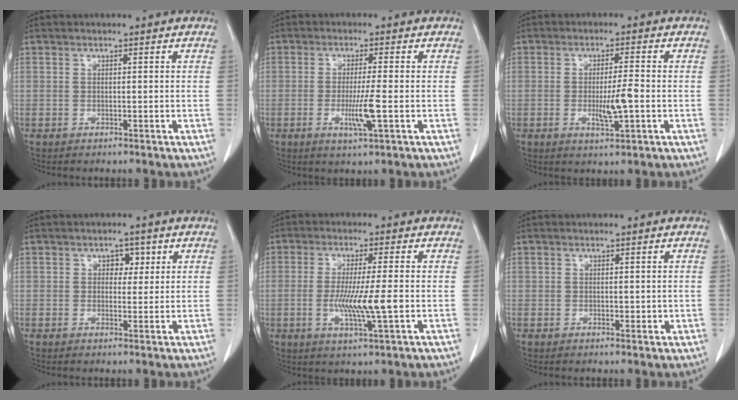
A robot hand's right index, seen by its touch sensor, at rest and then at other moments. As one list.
[{"total": 5.0, "force": [-1.3, -0.4, 4.8], "torque": [-0.089, -0.012, -0.023]}, {"total": 4.9, "force": [-1.0, 0.4, 4.8], "torque": [-0.084, -0.007, -0.014]}, {"total": 2.5, "force": [1.0, 1.8, 1.5], "torque": [-0.013, 0.005, 0.011]}, {"total": 7.9, "force": [-1.4, -0.1, 7.7], "torque": [-0.143, -0.015, -0.025]}, {"total": 1.3, "force": [0.0, 0.7, 1.1], "torque": [-0.011, -0.001, 0.002]}]